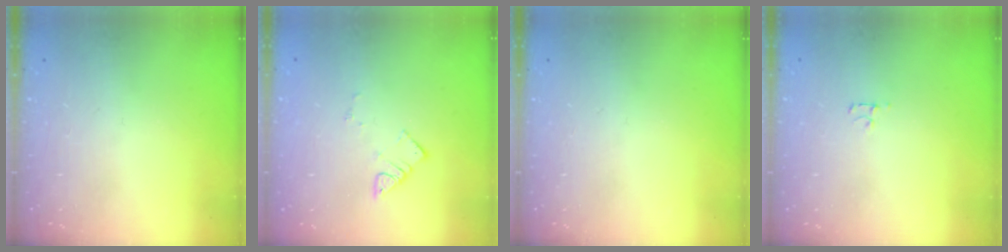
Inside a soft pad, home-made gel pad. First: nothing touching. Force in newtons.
{"total": 3.4, "press": 3.4, "slide": 0.3}
{"total": 0.0}
{"total": 2.7, "press": 2.7, "slide": 0.3}